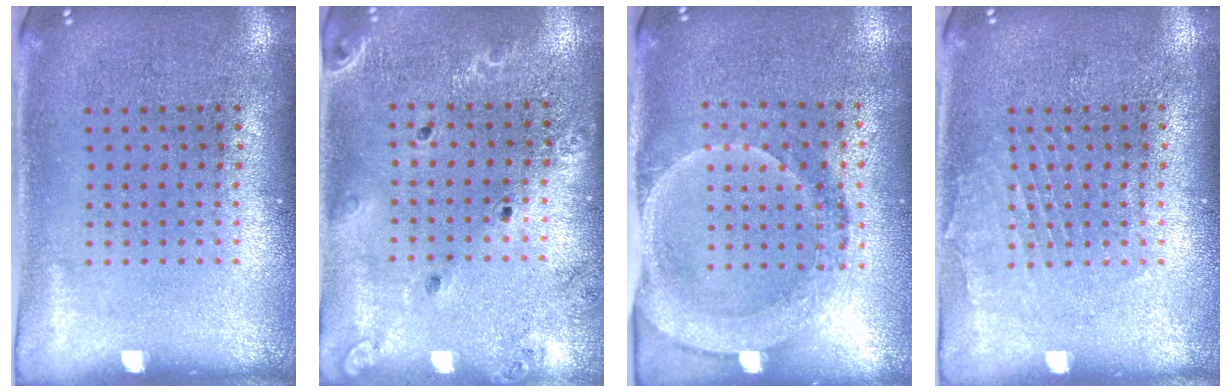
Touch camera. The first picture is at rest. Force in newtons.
{"total": 1.5, "press": 1.4, "slide": 0.2}
{"total": 1.8, "press": 1.6, "slide": 0.7}
{"total": 1.2, "press": 1.1, "slide": 0.1}